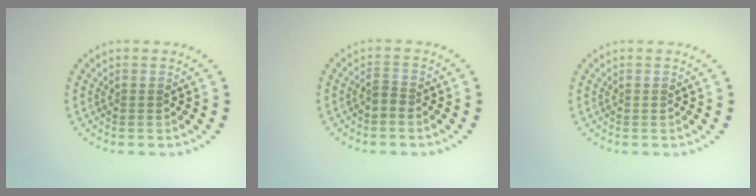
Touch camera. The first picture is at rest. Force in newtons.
{"total": 1.2, "press": 1.0, "slide": 0.7}
{"total": 0.0}